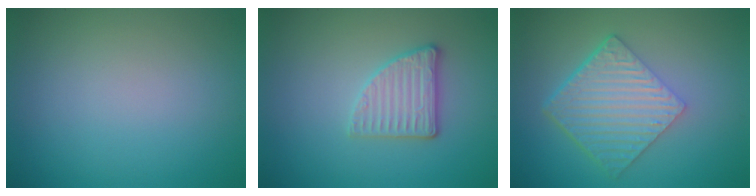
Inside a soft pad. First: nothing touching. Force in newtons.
{"total": 2.8, "press": 2.7, "slide": 0.8}
{"total": 6.5, "press": 4.4, "slide": 4.7}